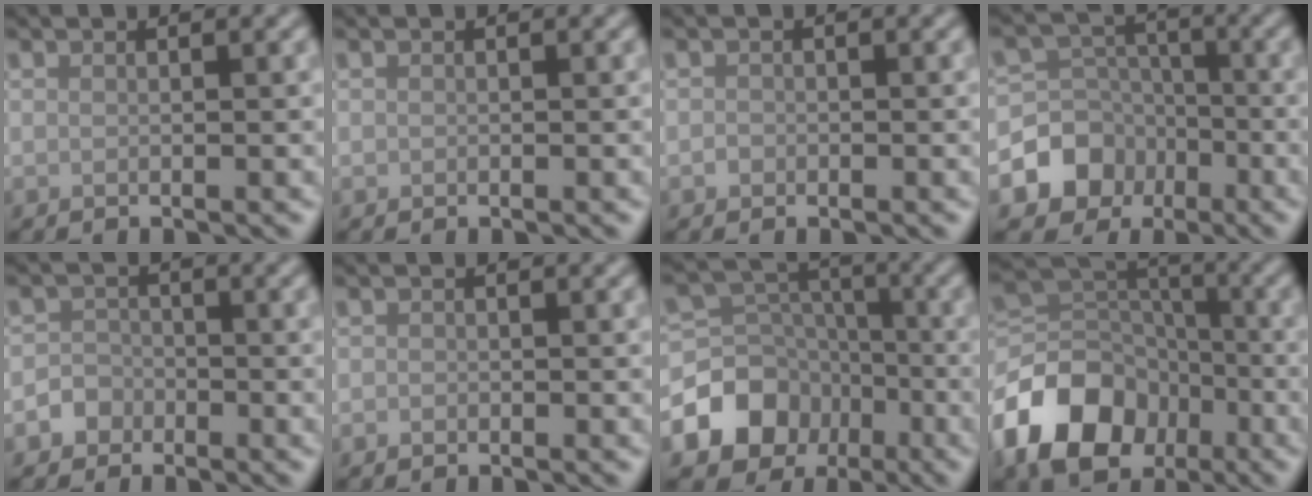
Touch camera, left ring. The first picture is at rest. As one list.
[{"total": 0.0}, {"total": 0.7, "force": [-0.3, 0.6, 0.1], "torque": [0.001, -0.002, -0.007]}, {"total": 6.6, "force": [-3.0, 5.6, 1.8], "torque": [-0.016, 0.011, -0.079]}, {"total": 2.2, "force": [-1.3, 1.8, 0.3], "torque": [0.016, 0.006, -0.029]}, {"total": 0.6, "force": [-0.3, 0.5, 0.2], "torque": [-0.002, -0.003, -0.007]}, {"total": 9.2, "force": [-4.7, 7.3, 3.0], "torque": [-0.058, 0.003, -0.090]}, {"total": 11.5, "force": [-5.9, 7.9, 5.9], "torque": [-0.120, -0.003, -0.120]}]